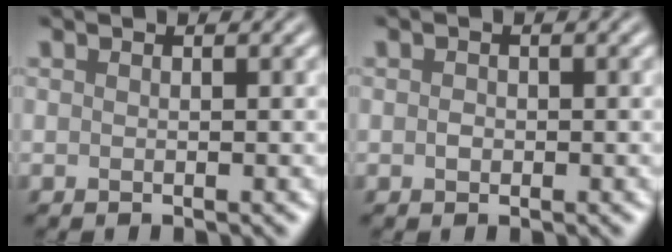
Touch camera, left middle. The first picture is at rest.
{"total": 0.7, "force": [-0.1, 0.6, 0.4], "torque": [-0.007, -0.001, -0.004]}